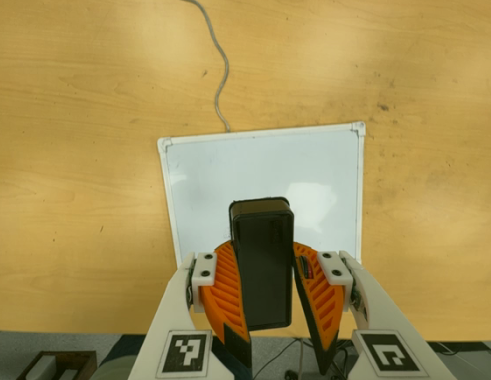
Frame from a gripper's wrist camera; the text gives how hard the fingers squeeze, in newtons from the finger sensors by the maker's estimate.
{"total": 9.0, "left": 9.1, "right": 8.9}